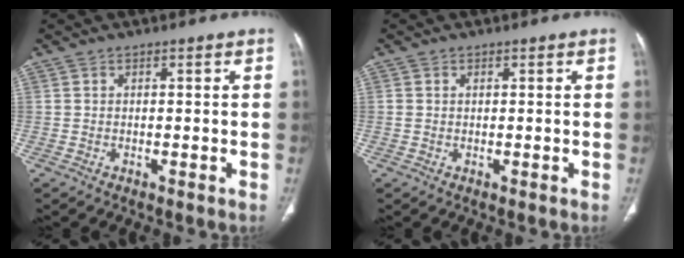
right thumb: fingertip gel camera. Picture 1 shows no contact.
{"total": 0.8, "force": [0.2, 0.5, 0.6], "torque": [-0.021, 0.008, 0.010]}